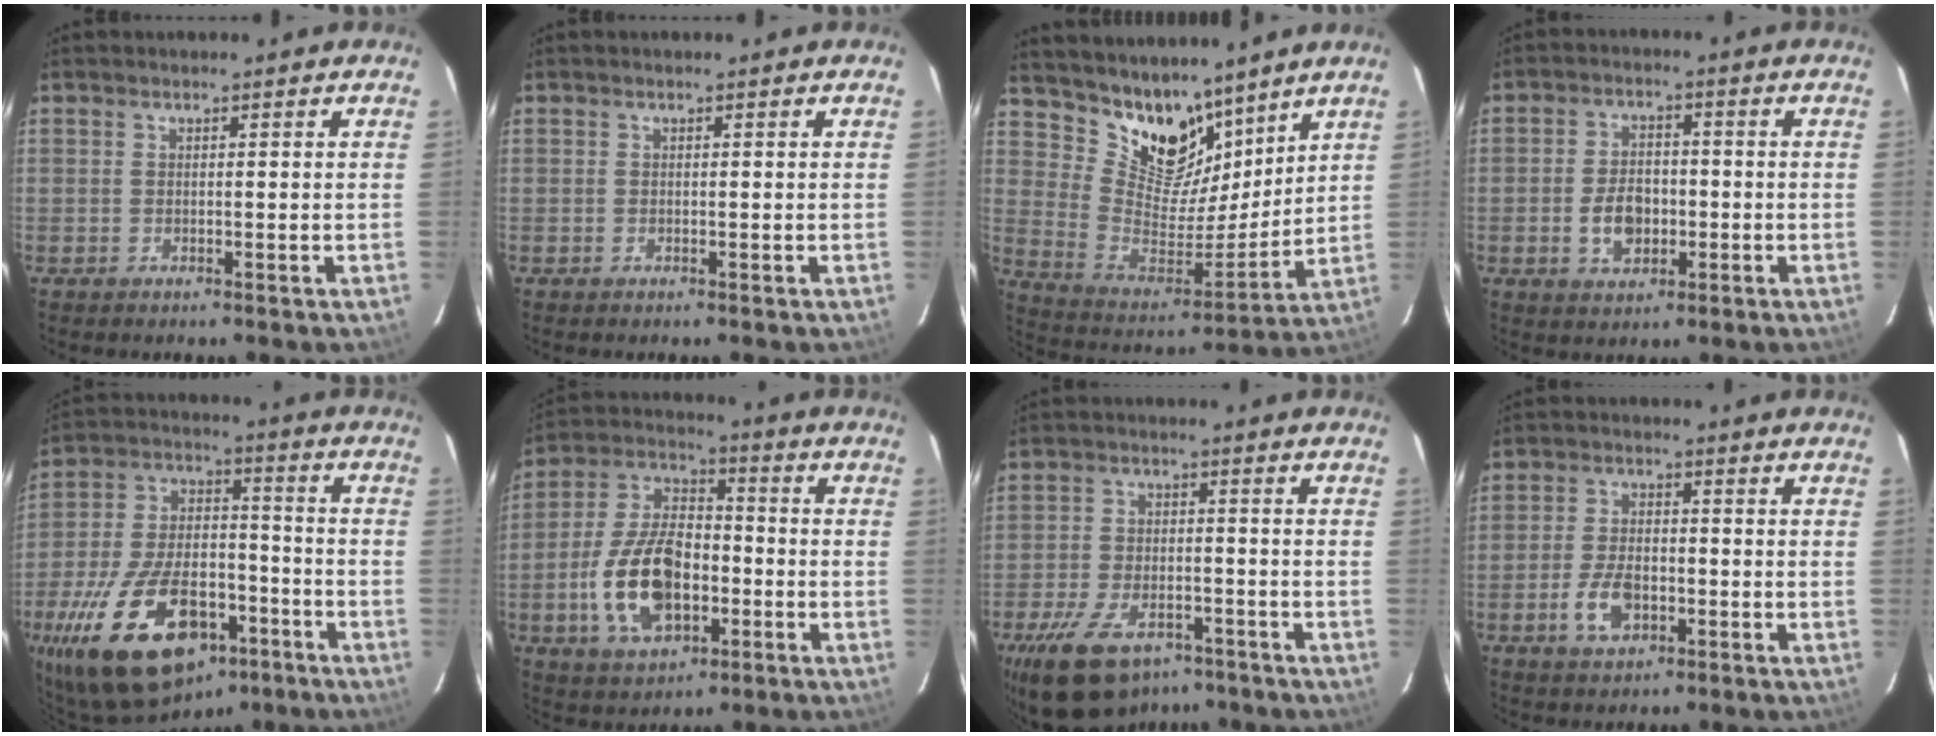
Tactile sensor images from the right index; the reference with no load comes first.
{"total": 0.0}
{"total": 14.8, "force": [11.3, 7.9, 5.4], "torque": [-0.112, -0.008, 0.215]}
{"total": 6.7, "force": [-1.8, 4.4, 4.6], "torque": [-0.089, 0.009, -0.023]}
{"total": 25.1, "force": [-14.3, 12.7, 16.2], "torque": [-0.317, -0.004, -0.220]}
{"total": 16.2, "force": [-4.8, 9.1, 12.5], "torque": [-0.259, 0.012, -0.077]}
{"total": 15.7, "force": [-10.4, 8.2, 8.4], "torque": [-0.189, -0.008, -0.170]}
{"total": 6.8, "force": [-2.7, 3.8, 5.0], "torque": [-0.106, 0.002, -0.046]}